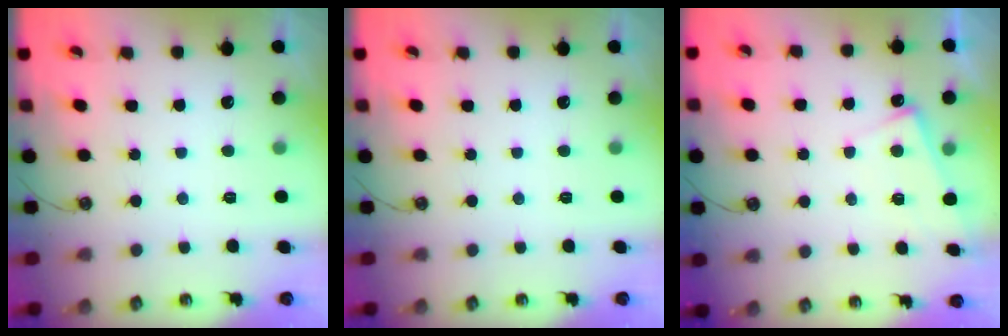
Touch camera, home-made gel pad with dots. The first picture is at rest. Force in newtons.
{"total": 0.0}
{"total": 5.4, "press": 5.4, "slide": 0.3}